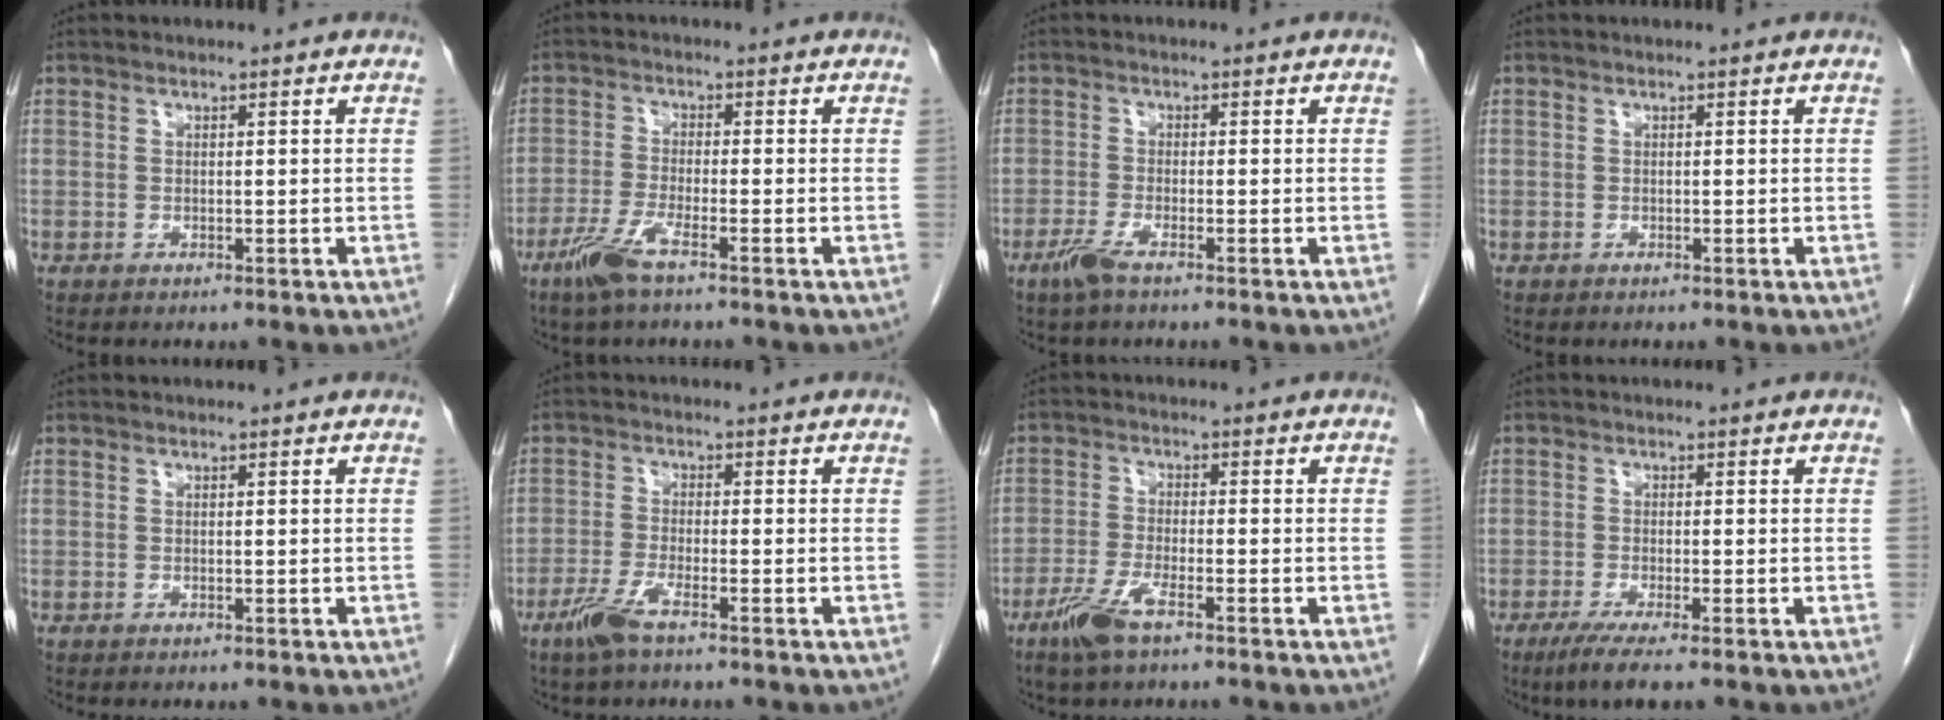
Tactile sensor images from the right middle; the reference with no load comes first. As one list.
[{"total": 5.0, "force": [-3.3, 0.3, 3.8], "torque": [-0.085, -0.010, -0.070]}, {"total": 2.9, "force": [-2.0, 0.3, 2.1], "torque": [-0.051, -0.006, -0.044]}, {"total": 0.0}, {"total": 0.0}, {"total": 4.3, "force": [-2.9, 0.3, 3.1], "torque": [-0.072, -0.008, -0.061]}, {"total": 5.2, "force": [-3.4, 0.8, 3.9], "torque": [-0.090, -0.009, -0.068]}, {"total": 4.4, "force": [-2.9, 0.0, 3.2], "torque": [-0.061, -0.014, -0.053]}]